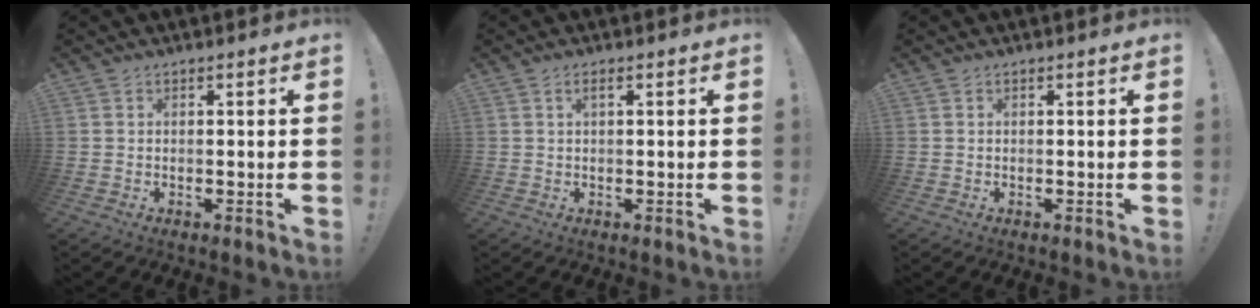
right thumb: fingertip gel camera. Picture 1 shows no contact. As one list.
[{"total": 1.7, "force": [0.4, 0.2, 1.6], "torque": [-0.029, -0.001, 0.006]}, {"total": 0.0}]